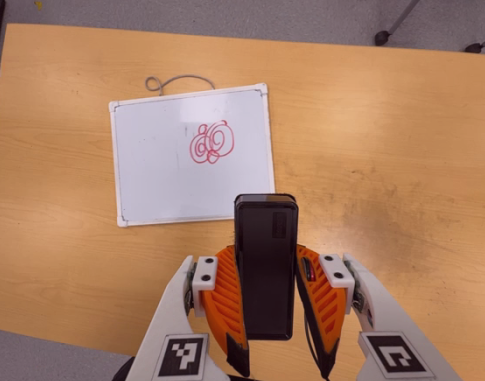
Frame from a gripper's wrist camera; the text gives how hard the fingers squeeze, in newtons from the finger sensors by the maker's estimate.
{"total": 6.0, "left": 4.0, "right": 7.9}